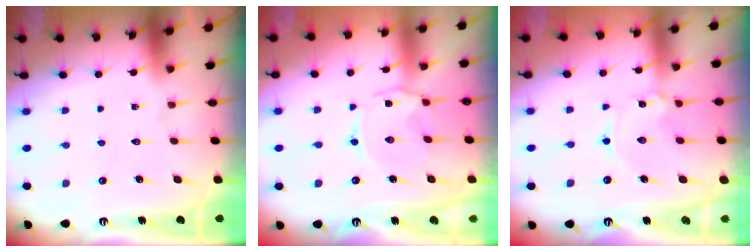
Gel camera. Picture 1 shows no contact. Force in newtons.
{"total": 1.1, "press": 1.0, "slide": 0.4}
{"total": 1.6, "press": 1.6, "slide": 0.2}